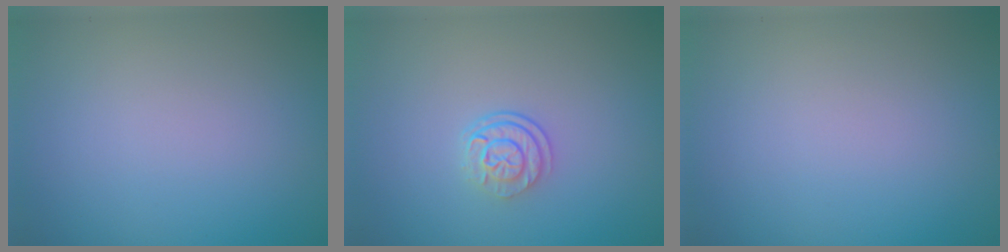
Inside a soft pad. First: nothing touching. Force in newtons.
{"total": 2.5, "press": 1.8, "slide": 1.8}
{"total": 0.0}